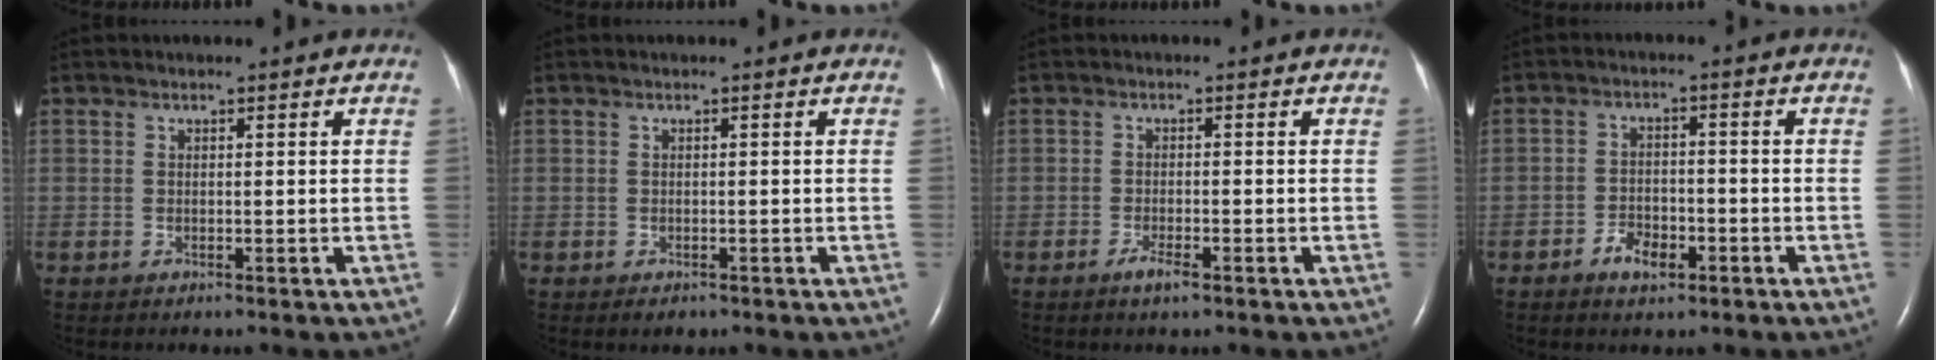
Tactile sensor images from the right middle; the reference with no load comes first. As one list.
[{"total": 1.3, "force": [-0.8, 0.7, 0.7], "torque": [-0.011, -0.001, -0.005]}, {"total": 2.2, "force": [-1.4, 0.4, 1.6], "torque": [-0.036, -0.002, -0.025]}, {"total": 4.1, "force": [-2.4, 2.1, 2.6], "torque": [-0.045, 0.005, -0.037]}]